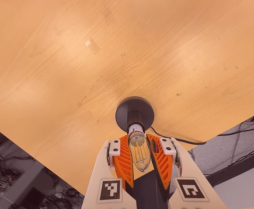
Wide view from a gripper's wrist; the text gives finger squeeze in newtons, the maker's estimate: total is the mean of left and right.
{"total": 23.9, "left": 23.3, "right": 24.5}